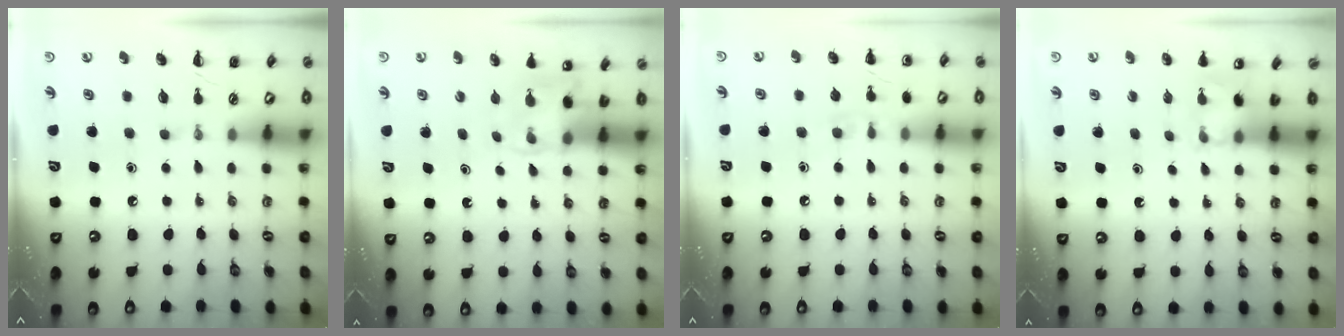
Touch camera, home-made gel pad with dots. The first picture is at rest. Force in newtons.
{"total": 3.6, "press": 3.4, "slide": 1.3}
{"total": 7.0, "press": 6.7, "slide": 2.0}
{"total": 4.4, "press": 4.2, "slide": 1.3}